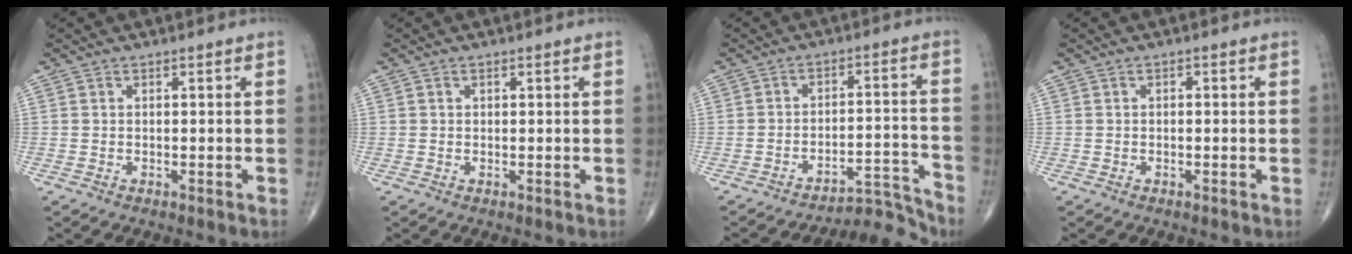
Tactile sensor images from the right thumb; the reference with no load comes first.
{"total": 0.5, "force": [0.2, 0.4, 0.3], "torque": [-0.001, -0.001, 0.004]}
{"total": 7.4, "force": [-7.4, 0.3, 0.1], "torque": [0.012, 0.102, -0.117]}
{"total": 0.5, "force": [0.0, 0.3, 0.4], "torque": [-0.003, 0.002, -0.002]}